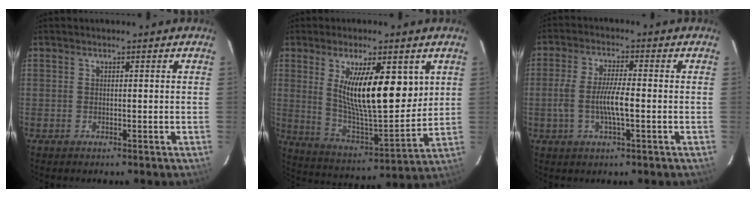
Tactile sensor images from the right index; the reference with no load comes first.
{"total": 16.2, "force": [5.6, 4.3, 14.6], "torque": [-0.241, -0.013, 0.104]}
{"total": 6.9, "force": [-1.5, 1.1, 6.6], "torque": [-0.132, -0.001, -0.029]}